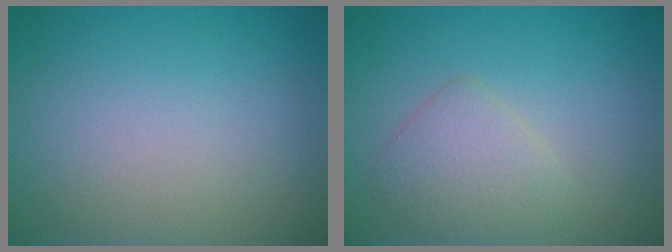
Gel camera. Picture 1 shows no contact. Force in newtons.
{"total": 2.9, "press": 2.9, "slide": 0.2}